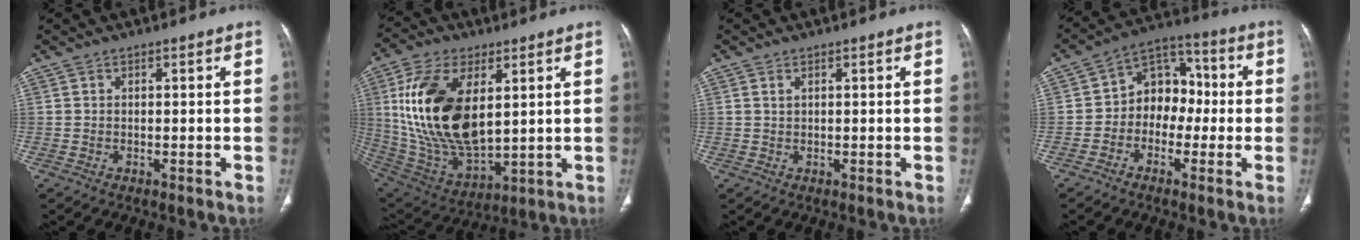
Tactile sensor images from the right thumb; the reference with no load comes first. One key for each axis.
{"total": 22.4, "fx": 4.9, "fy": 12.0, "fz": 18.3, "tx": -0.348, "ty": -0.027, "tz": 0.102}
{"total": 0.9, "fx": 0.4, "fy": 0.5, "fz": 0.6, "tx": -0.015, "ty": 0.003, "tz": 0.009}
{"total": 10.2, "fx": -1.4, "fy": 8.1, "fz": 6.1, "tx": -0.051, "ty": 0.042, "tz": -0.039}